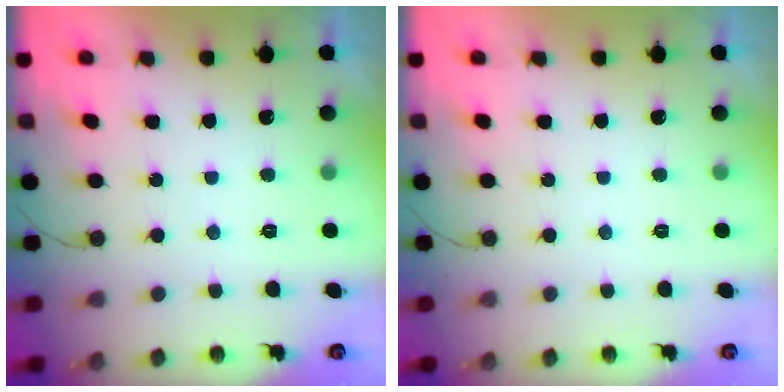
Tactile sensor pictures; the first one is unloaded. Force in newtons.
{"total": 0.0}